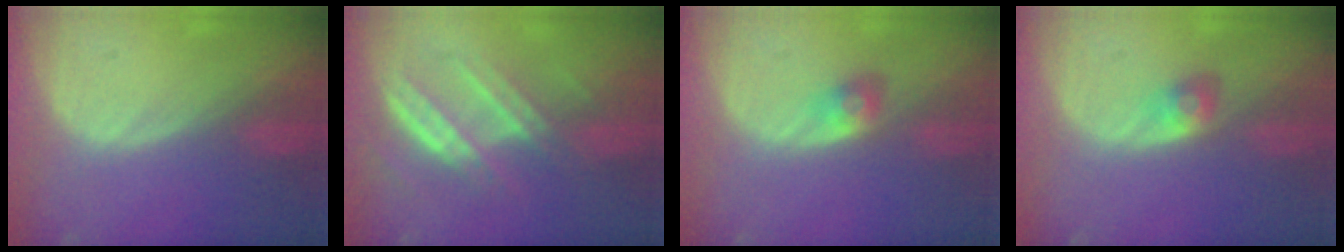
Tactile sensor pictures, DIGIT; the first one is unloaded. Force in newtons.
{"total": 7.9, "press": 7.0, "slide": 3.6}
{"total": 2.8, "press": 2.5, "slide": 1.2}
{"total": 2.7, "press": 2.5, "slide": 1.1}